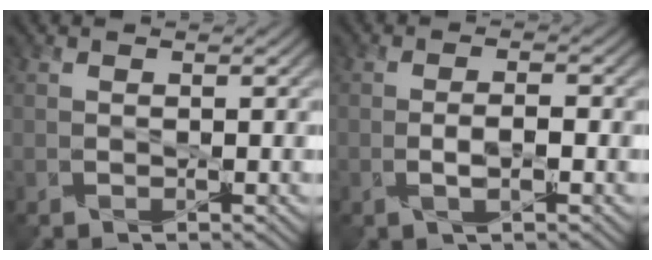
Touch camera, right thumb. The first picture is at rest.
{"total": 2.4, "force": [-1.0, 0.3, 2.2], "torque": [-0.032, 0.005, -0.018]}